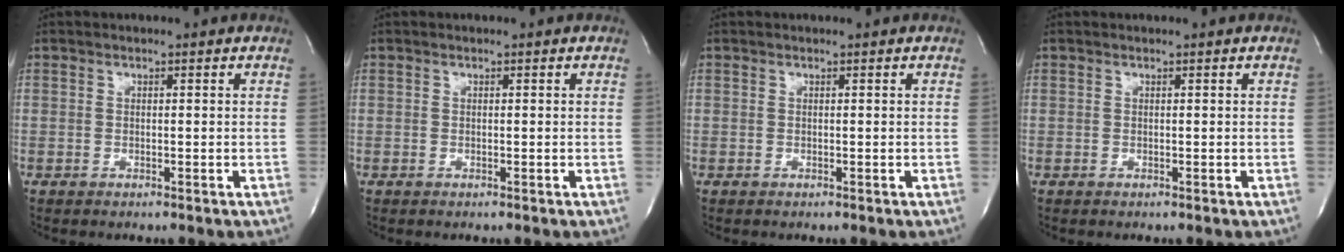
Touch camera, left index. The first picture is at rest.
{"total": 0.0}
{"total": 0.0}
{"total": 0.0}